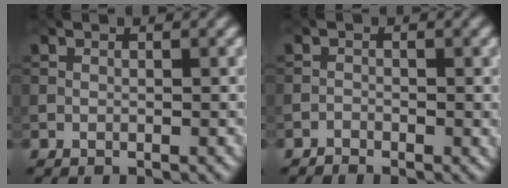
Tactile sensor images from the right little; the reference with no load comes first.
{"total": 1.0, "force": [-0.7, -0.2, -0.6], "torque": [0.018, 0.007, -0.020]}